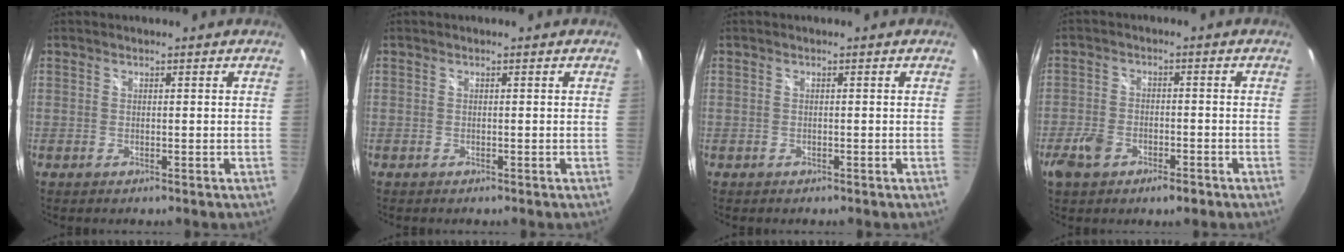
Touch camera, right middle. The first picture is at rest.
{"total": 0.0}
{"total": 0.6, "force": [-0.4, 0.4, 0.0], "torque": [-0.002, -0.002, -0.006]}
{"total": 7.1, "force": [-4.1, 3.9, 4.3], "torque": [-0.105, -0.007, -0.074]}